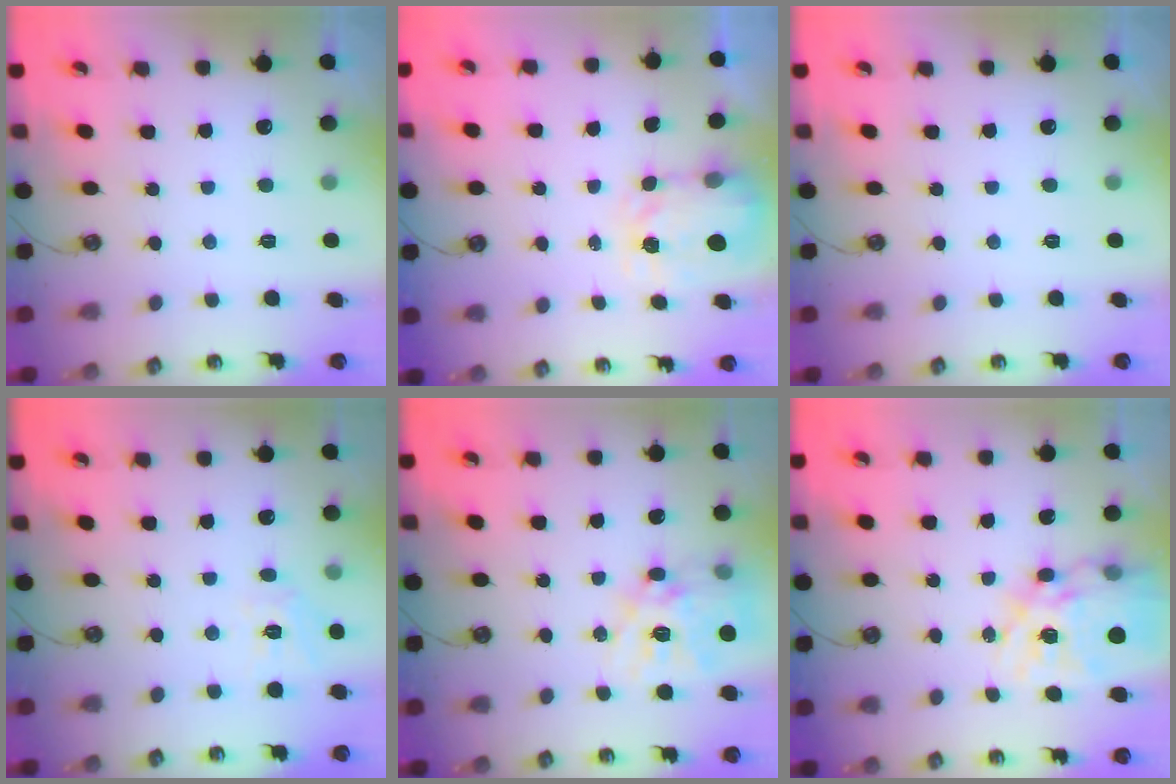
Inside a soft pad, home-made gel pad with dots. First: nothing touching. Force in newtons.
{"total": 3.6, "press": 3.6, "slide": 0.5}
{"total": 0.0}
{"total": 9.5, "press": 9.4, "slide": 0.9}
{"total": 16.8, "press": 16.7, "slide": 1.6}
{"total": 22.2, "press": 22.0, "slide": 2.1}